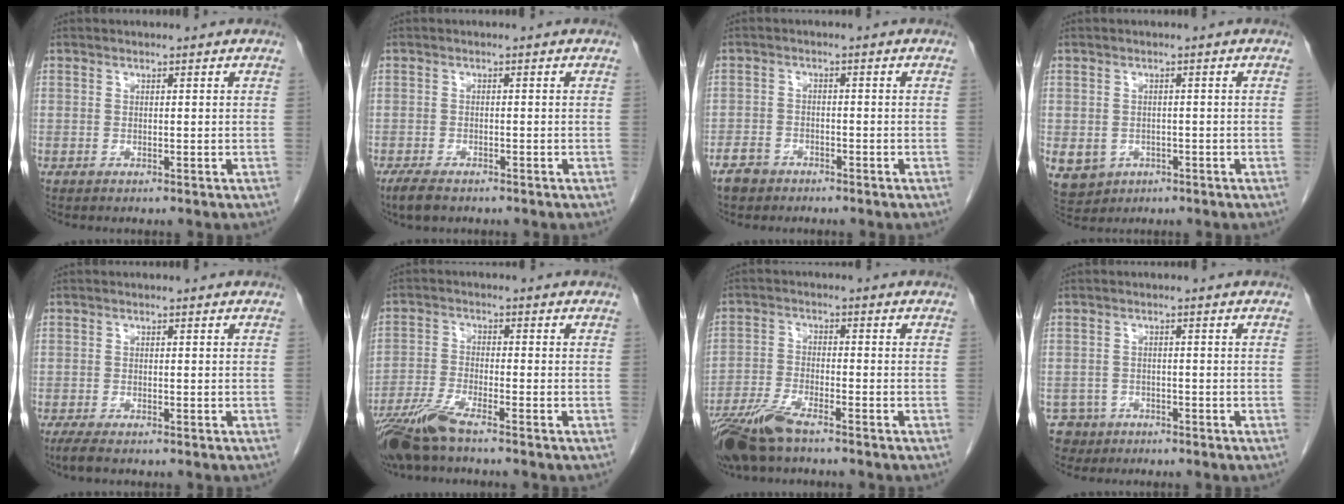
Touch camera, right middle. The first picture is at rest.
{"total": 3.3, "force": [-2.5, 1.1, 1.9], "torque": [-0.042, -0.007, -0.039]}
{"total": 3.1, "force": [-2.3, 1.9, 0.7], "torque": [-0.023, 0.005, -0.039]}
{"total": 9.0, "force": [-3.1, 7.9, 3.2], "torque": [-0.094, 0.002, -0.035]}
{"total": 2.3, "force": [-1.7, 0.3, 1.4], "torque": [-0.034, -0.009, -0.031]}
{"total": 7.3, "force": [-5.7, 0.3, 4.6], "torque": [-0.097, -0.022, -0.112]}
{"total": 8.9, "force": [-6.8, 1.9, 5.5], "torque": [-0.113, -0.019, -0.128]}
{"total": 3.4, "force": [-2.1, 2.7, -0.5], "torque": [0.009, 0.008, -0.035]}